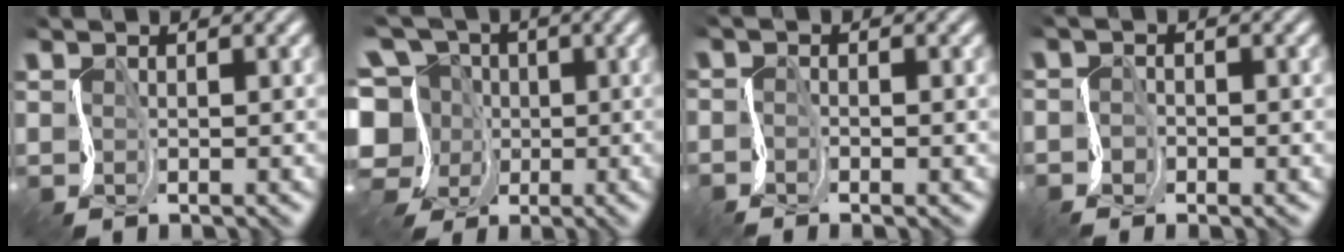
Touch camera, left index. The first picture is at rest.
{"total": 9.0, "force": [-4.9, 7.1, 2.6], "torque": [-0.059, 0.000, -0.098]}
{"total": 1.5, "force": [-1.5, -0.4, -0.1], "torque": [0.019, -0.010, -0.039]}
{"total": 1.9, "force": [-1.9, 0.4, 0.1], "torque": [0.013, -0.012, -0.034]}